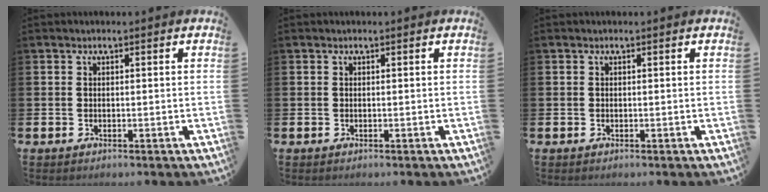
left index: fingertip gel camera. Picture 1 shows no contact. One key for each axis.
{"total": 0.0}
{"total": 0.0}